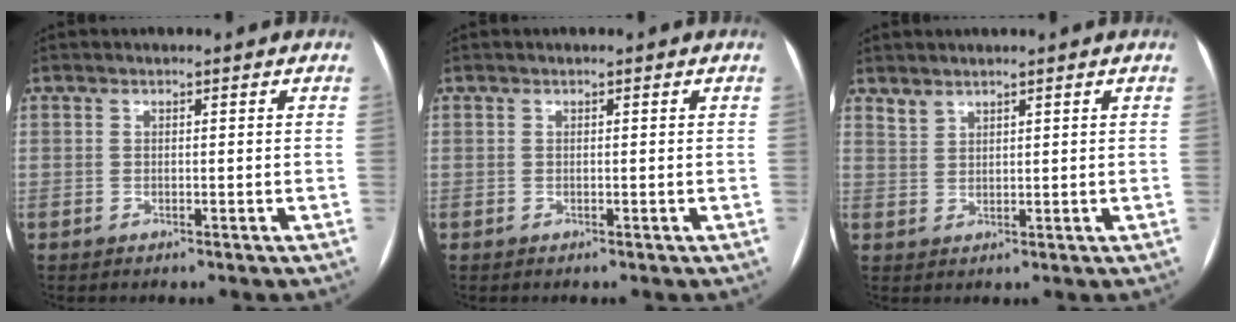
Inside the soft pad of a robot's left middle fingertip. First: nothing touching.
{"total": 0.0}
{"total": 1.7, "force": [1.6, 0.4, 0.2], "torque": [-0.005, 0.005, 0.036]}